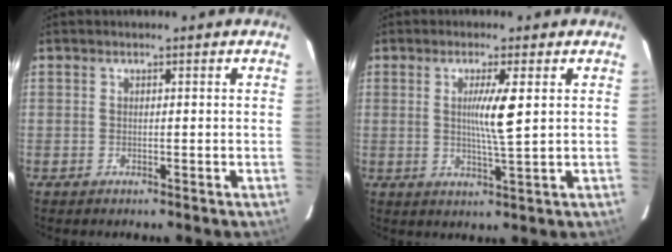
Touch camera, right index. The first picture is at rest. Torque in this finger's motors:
{"motor_torque": [0.22, 0.02, 0.13, 0.07]}